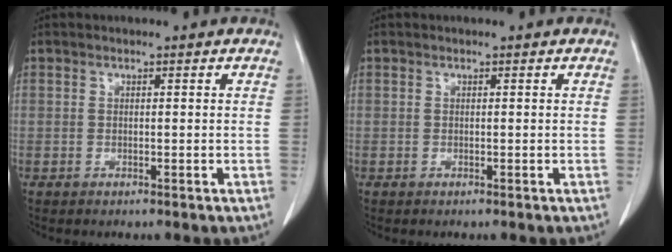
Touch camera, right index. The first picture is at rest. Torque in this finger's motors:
{"motor_torque": [0.00, 0.00, 0.00, 0.00]}